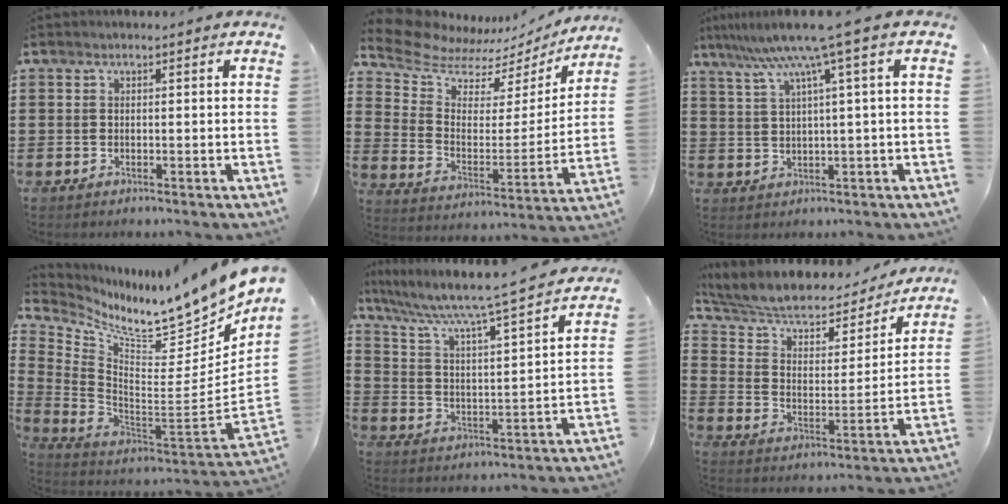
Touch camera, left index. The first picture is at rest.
{"total": 8.8, "force": [7.7, 3.3, 2.4], "torque": [-0.092, -0.050, 0.137]}
{"total": 8.4, "force": [4.3, -0.9, 7.2], "torque": [-0.148, -0.017, 0.070]}
{"total": 9.7, "force": [8.2, 1.6, 4.9], "torque": [-0.088, -0.085, 0.128]}
{"total": 7.0, "force": [6.0, -0.3, 3.6], "torque": [-0.094, -0.049, 0.090]}
{"total": 6.8, "force": [5.5, 2.4, 3.1], "torque": [-0.085, -0.035, 0.092]}